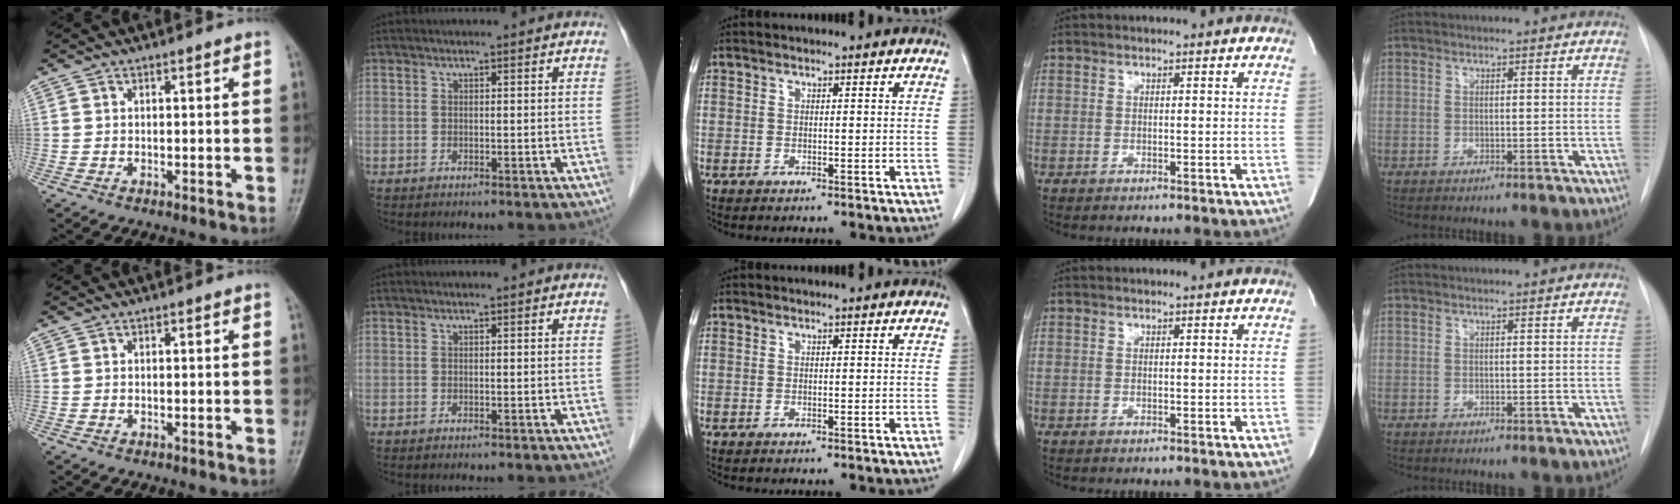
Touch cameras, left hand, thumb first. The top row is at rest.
{}